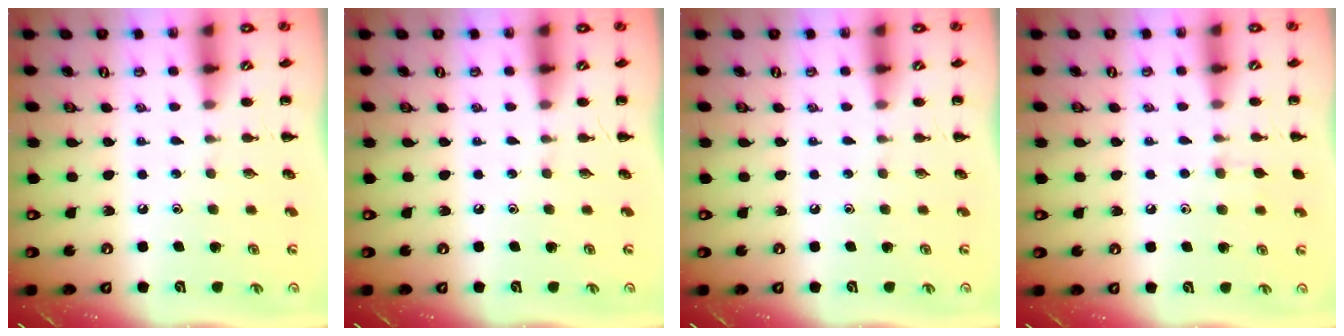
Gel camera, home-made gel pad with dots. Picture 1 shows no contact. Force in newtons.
{"total": 0.0}
{"total": 0.0}
{"total": 5.8, "press": 5.5, "slide": 2.0}